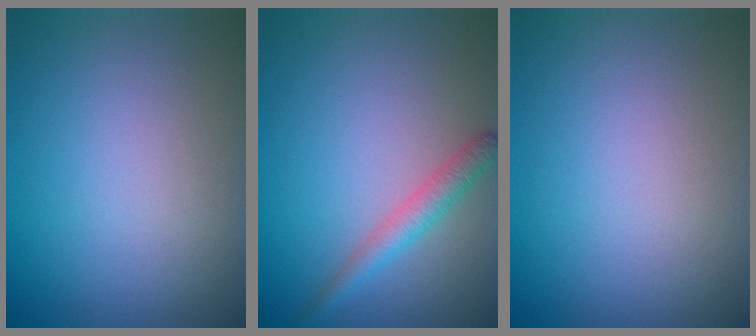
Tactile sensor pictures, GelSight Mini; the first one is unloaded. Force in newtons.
{"total": 2.2, "press": 2.2, "slide": 0.1}
{"total": 0.0}